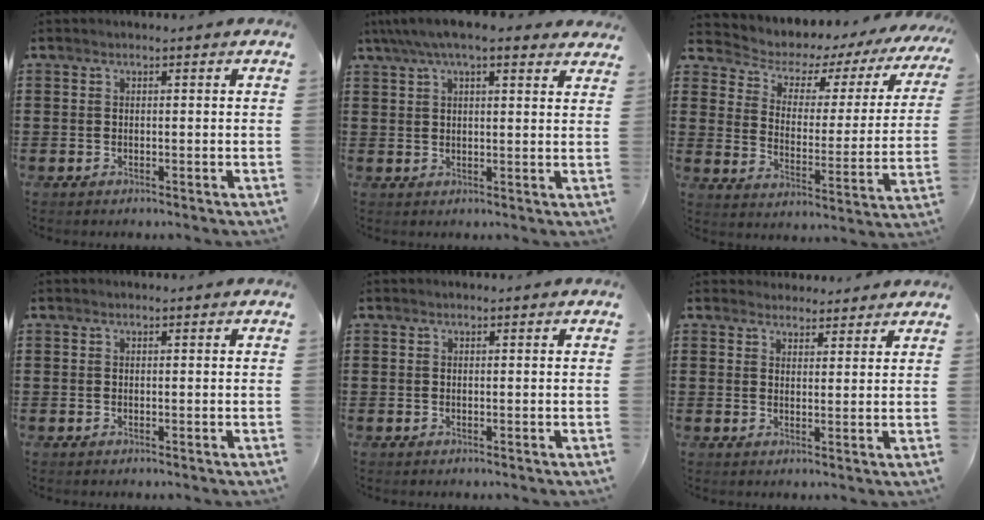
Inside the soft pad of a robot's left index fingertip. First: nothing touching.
{"total": 6.2, "force": [4.7, 1.4, 3.7], "torque": [-0.083, 0.000, 0.085]}
{"total": 4.1, "force": [3.3, 2.2, 1.2], "torque": [-0.050, -0.032, 0.047]}
{"total": 0.0}
{"total": 0.0}
{"total": 2.9, "force": [2.8, 0.9, 0.0], "torque": [-0.008, -0.002, 0.054]}